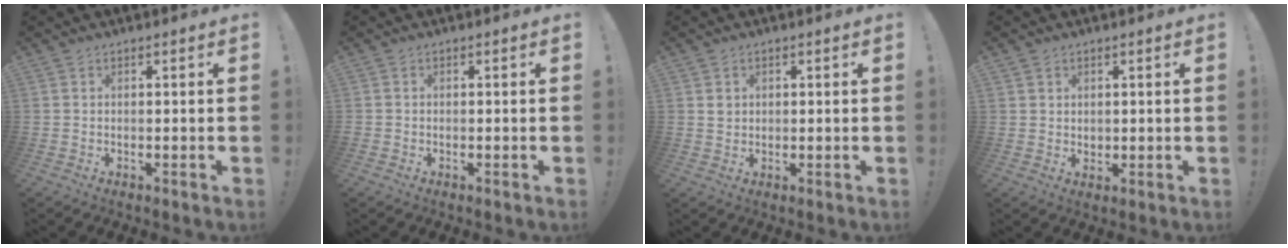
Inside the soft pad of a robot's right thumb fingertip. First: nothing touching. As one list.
[{"total": 0.6, "force": [-0.3, 0.6, 0.0], "torque": [-0.007, 0.004, -0.003]}, {"total": 2.2, "force": [0.6, 2.0, 0.7], "torque": [-0.007, 0.001, 0.010]}, {"total": 2.6, "force": [1.6, 2.1, 0.0], "torque": [0.004, -0.007, 0.028]}]